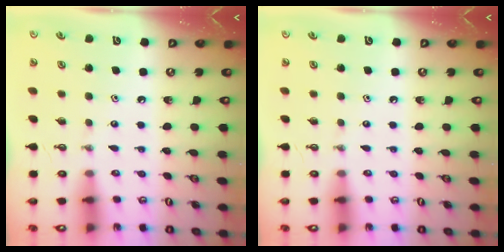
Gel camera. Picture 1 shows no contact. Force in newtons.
{"total": 0.0}